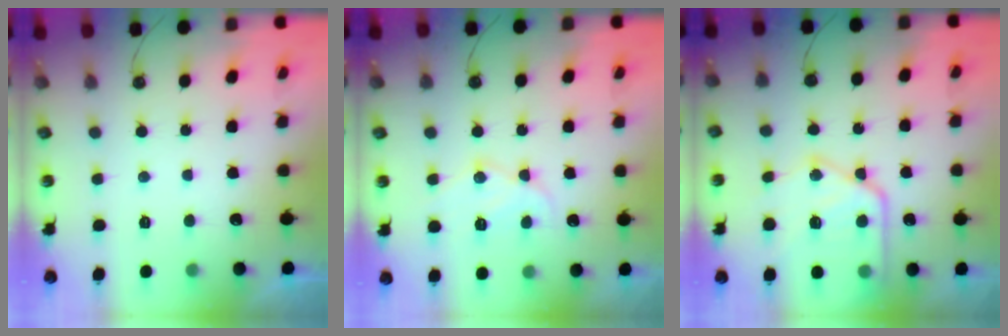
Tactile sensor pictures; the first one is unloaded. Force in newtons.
{"total": 12.6, "press": 12.6, "slide": 1.1}
{"total": 17.2, "press": 17.1, "slide": 1.6}